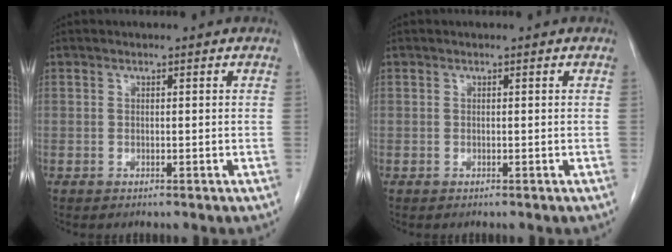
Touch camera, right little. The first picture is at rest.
{"total": 0.0}